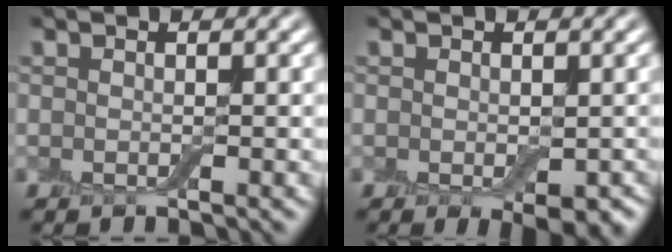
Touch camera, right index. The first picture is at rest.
{"total": 2.6, "force": [-0.8, 1.1, 2.2], "torque": [-0.026, -0.011, -0.005]}